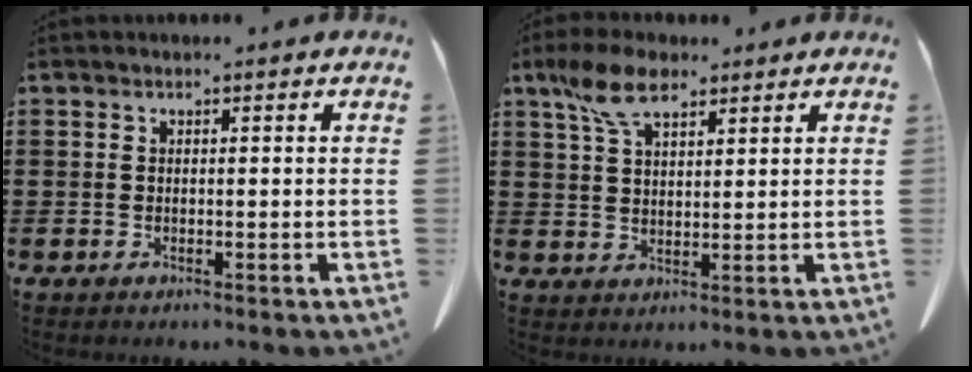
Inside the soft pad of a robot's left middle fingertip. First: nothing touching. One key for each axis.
{"total": 7.0, "fx": 4.4, "fy": 3.3, "fz": 4.3, "tx": -0.099, "ty": 0.006, "tz": 0.082}